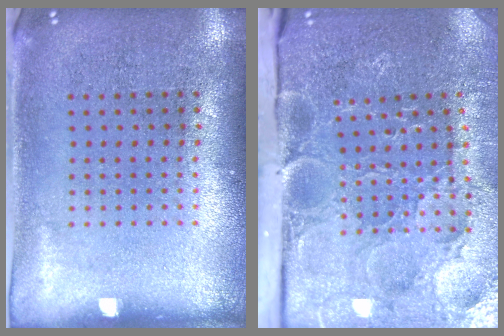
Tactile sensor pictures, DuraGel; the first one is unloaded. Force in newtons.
{"total": 4.0, "press": 3.7, "slide": 1.4}